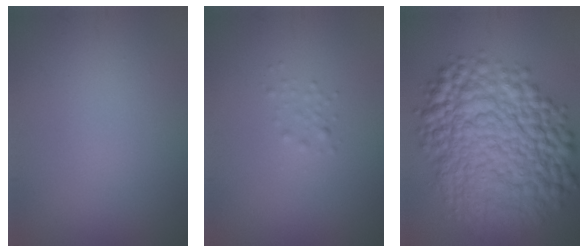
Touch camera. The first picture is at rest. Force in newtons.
{"total": 0.8, "press": 0.8, "slide": 0.1}
{"total": 13.9, "press": 13.9, "slide": 0.3}